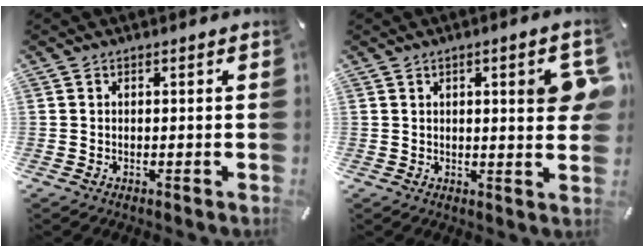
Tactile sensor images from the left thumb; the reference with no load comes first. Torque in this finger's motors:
{"motor_torque": [0.46, 0.42, 0.23, -0.15, 0.03]}